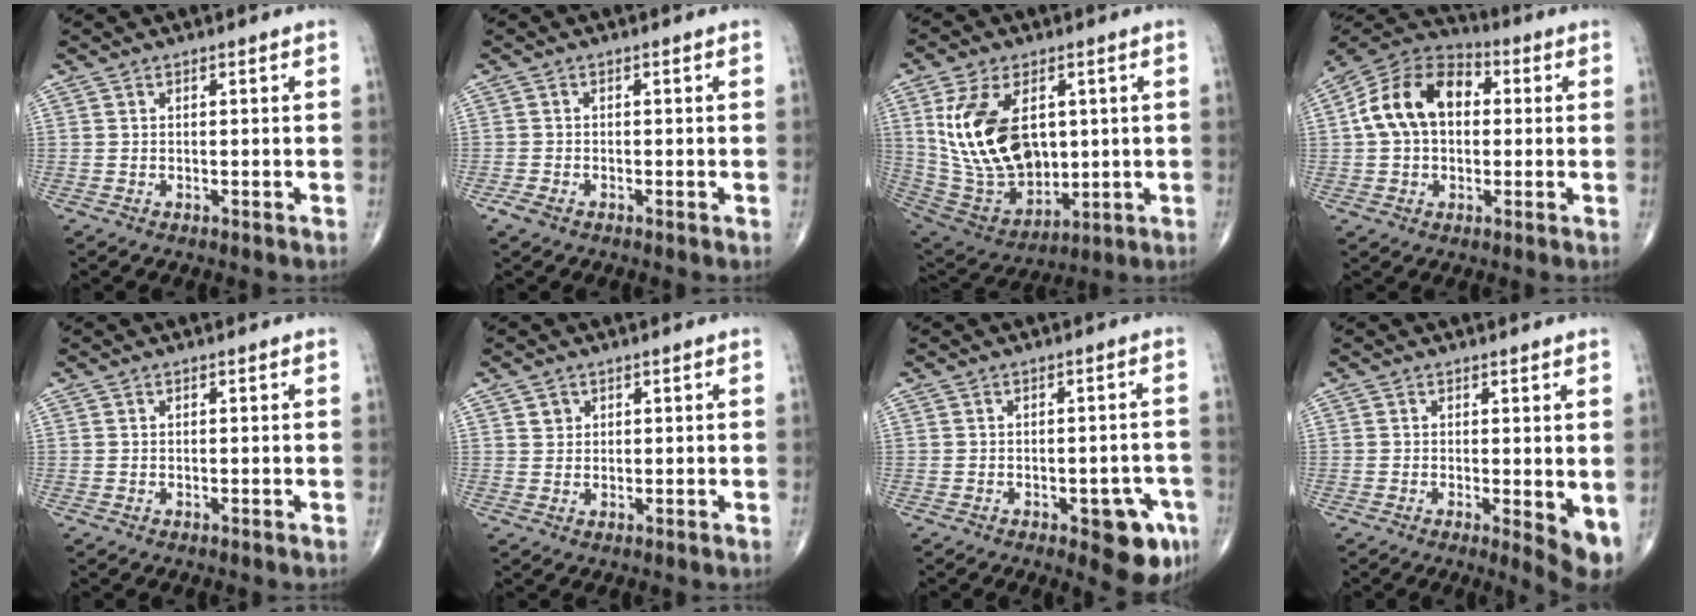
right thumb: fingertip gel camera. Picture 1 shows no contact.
{"total": 2.1, "force": [-1.1, 1.1, 1.5], "torque": [-0.033, -0.001, -0.024]}
{"total": 20.0, "force": [3.6, 12.5, 15.3], "torque": [-0.271, -0.020, 0.091]}
{"total": 14.9, "force": [1.8, 10.2, 10.6], "torque": [-0.173, 0.032, 0.019]}
{"total": 0.0}
{"total": 1.8, "force": [0.9, 1.5, 0.3], "torque": [0.007, -0.004, 0.011]}
{"total": 8.9, "force": [-3.9, 3.6, 7.1], "torque": [-0.057, 0.012, -0.041]}
{"total": 5.3, "force": [-0.3, 1.6, 5.0], "torque": [-0.069, -0.015, -0.006]}